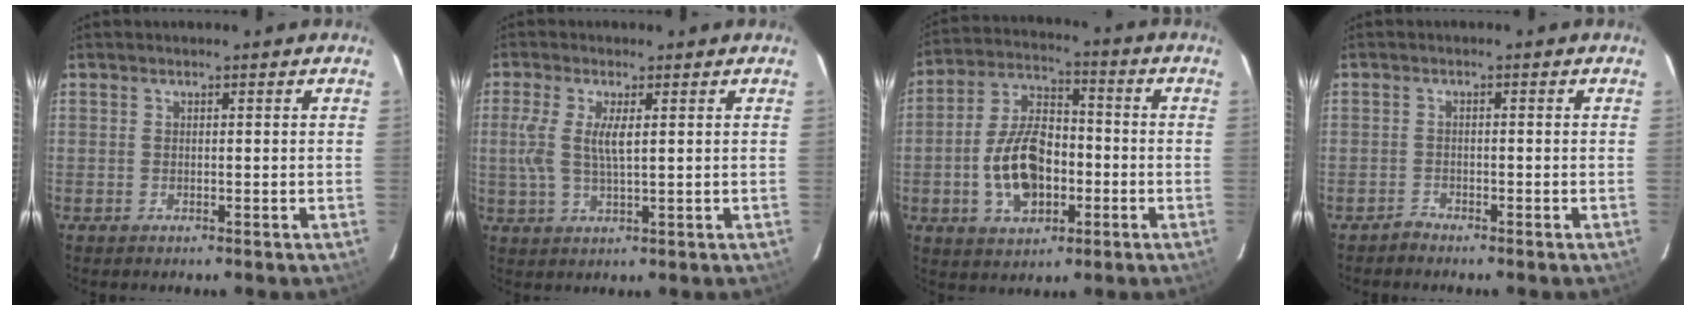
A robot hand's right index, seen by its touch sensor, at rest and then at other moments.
{"total": 5.8, "force": [0.9, 1.3, 5.5], "torque": [-0.122, 0.000, 0.014]}
{"total": 13.4, "force": [-3.3, 7.9, 10.2], "torque": [-0.207, 0.018, -0.051]}
{"total": 1.3, "force": [-1.2, 0.5, -0.4], "torque": [0.005, 0.009, -0.024]}